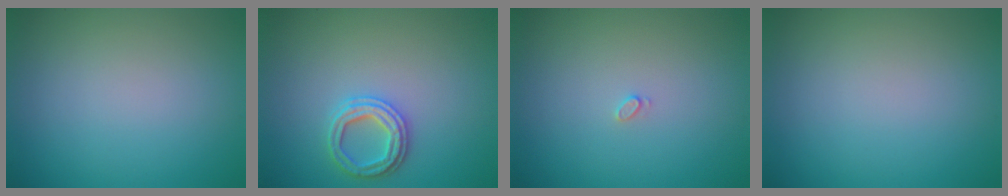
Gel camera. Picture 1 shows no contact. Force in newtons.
{"total": 2.7, "press": 2.7, "slide": 0.5}
{"total": 0.6, "press": 0.6, "slide": 0.1}
{"total": 0.0}